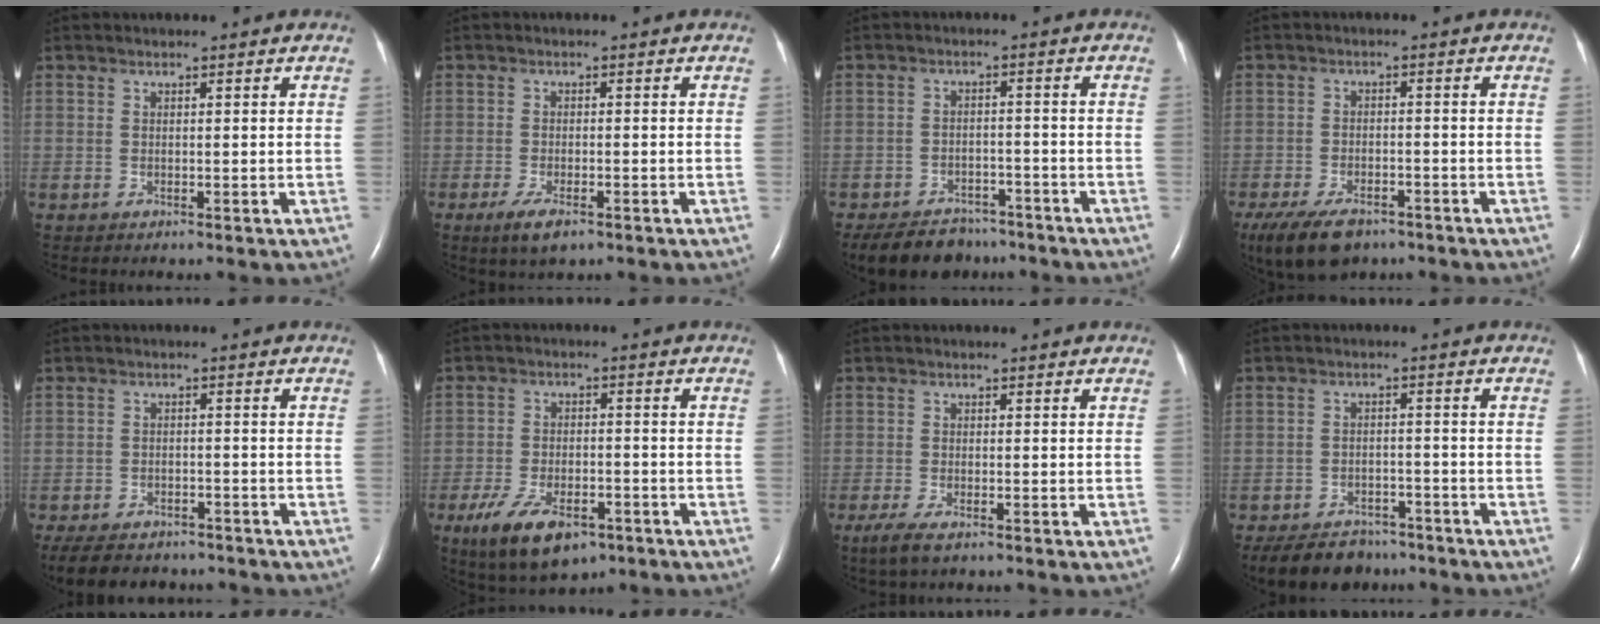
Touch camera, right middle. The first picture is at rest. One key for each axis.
{"total": 3.9, "fx": -2.3, "fy": 1.2, "fz": 2.9, "tx": -0.063, "ty": -0.006, "tz": -0.038}
{"total": 9.6, "fx": -8.0, "fy": 4.6, "fz": 2.8, "tx": -0.045, "ty": -0.004, "tz": -0.117}
{"total": 9.6, "fx": -6.8, "fy": 4.5, "fz": 5.0, "tx": -0.099, "ty": -0.009, "tz": -0.110}
{"total": 12.2, "fx": -10.2, "fy": 5.1, "fz": 4.4, "tx": -0.098, "ty": -0.010, "tz": -0.136}
{"total": 10.6, "fx": -6.3, "fy": 4.8, "fz": 7.0, "tx": -0.131, "ty": -0.012, "tz": -0.099}
{"total": 3.7, "fx": -2.4, "fy": 1.0, "fz": 2.6, "tx": -0.060, "ty": -0.010, "tz": -0.042}
{"total": 9.3, "fx": -7.8, "fy": 4.4, "fz": 2.7, "tx": -0.044, "ty": -0.004, "tz": -0.115}